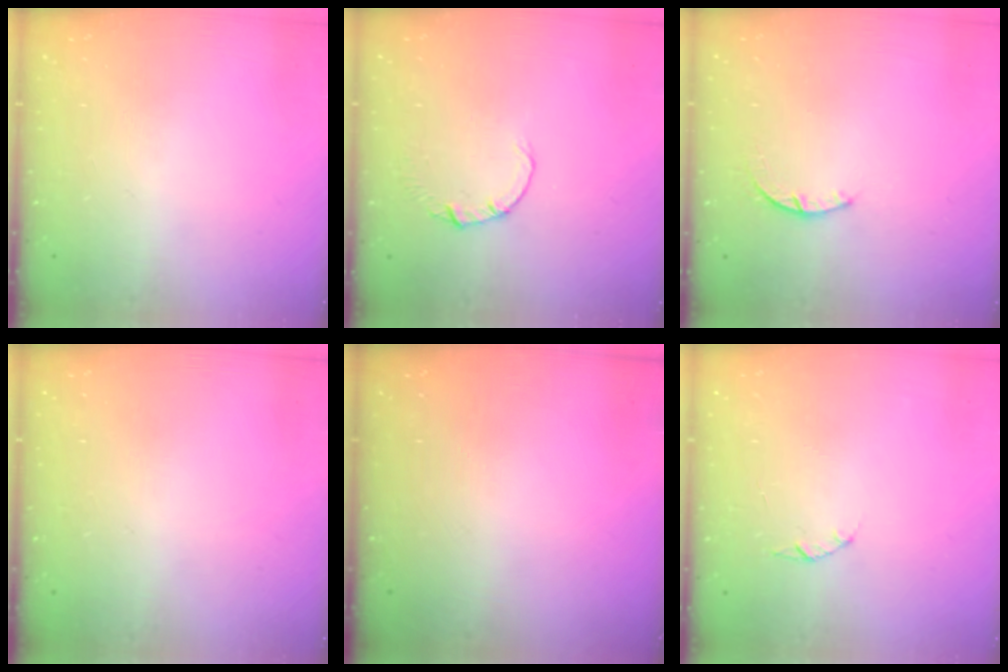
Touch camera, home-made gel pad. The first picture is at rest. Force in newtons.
{"total": 0.5, "press": 0.5, "slide": 0.1}
{"total": 1.2, "press": 1.2, "slide": 0.3}
{"total": 2.6, "press": 2.6, "slide": 0.2}
{"total": 0.0}
{"total": 1.4, "press": 1.4, "slide": 0.3}